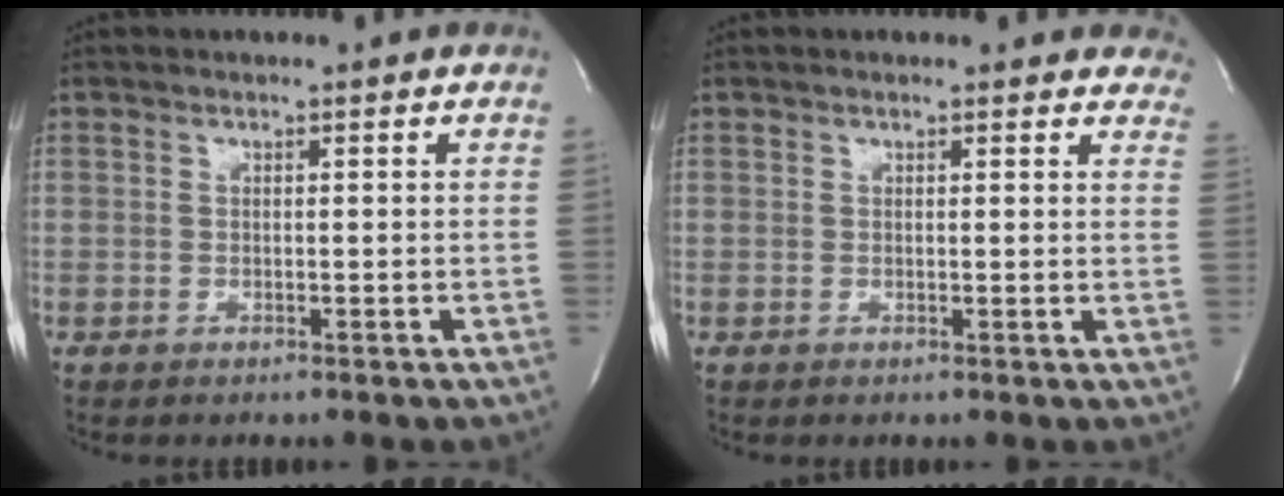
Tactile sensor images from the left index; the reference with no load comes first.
{"total": 8.9, "force": [8.1, 2.6, 2.7], "torque": [-0.003, -0.007, 0.065]}